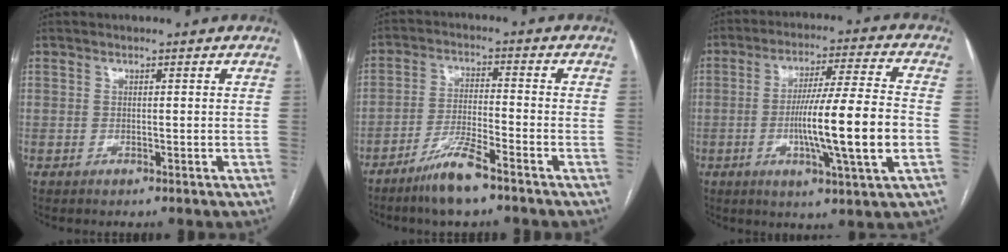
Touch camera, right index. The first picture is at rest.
{"total": 7.2, "force": [-5.2, 0.5, 4.9], "torque": [-0.099, -0.013, -0.101]}
{"total": 15.0, "force": [-2.9, -0.3, 14.7], "torque": [-0.251, -0.006, -0.052]}